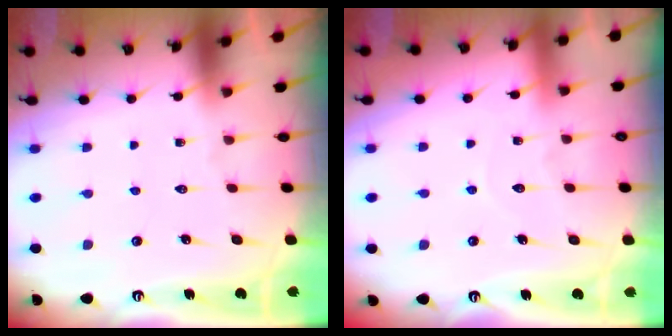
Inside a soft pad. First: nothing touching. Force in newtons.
{"total": 5.3, "press": 5.3, "slide": 0.5}